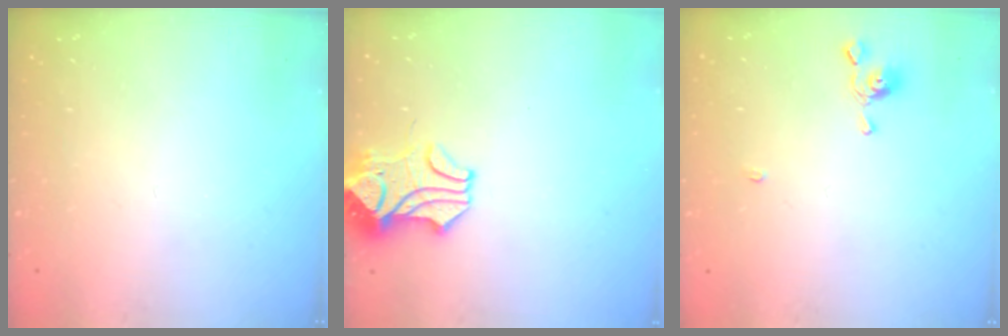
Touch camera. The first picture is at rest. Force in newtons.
{"total": 2.5, "press": 2.2, "slide": 1.1}
{"total": 2.2, "press": 2.2, "slide": 0.3}